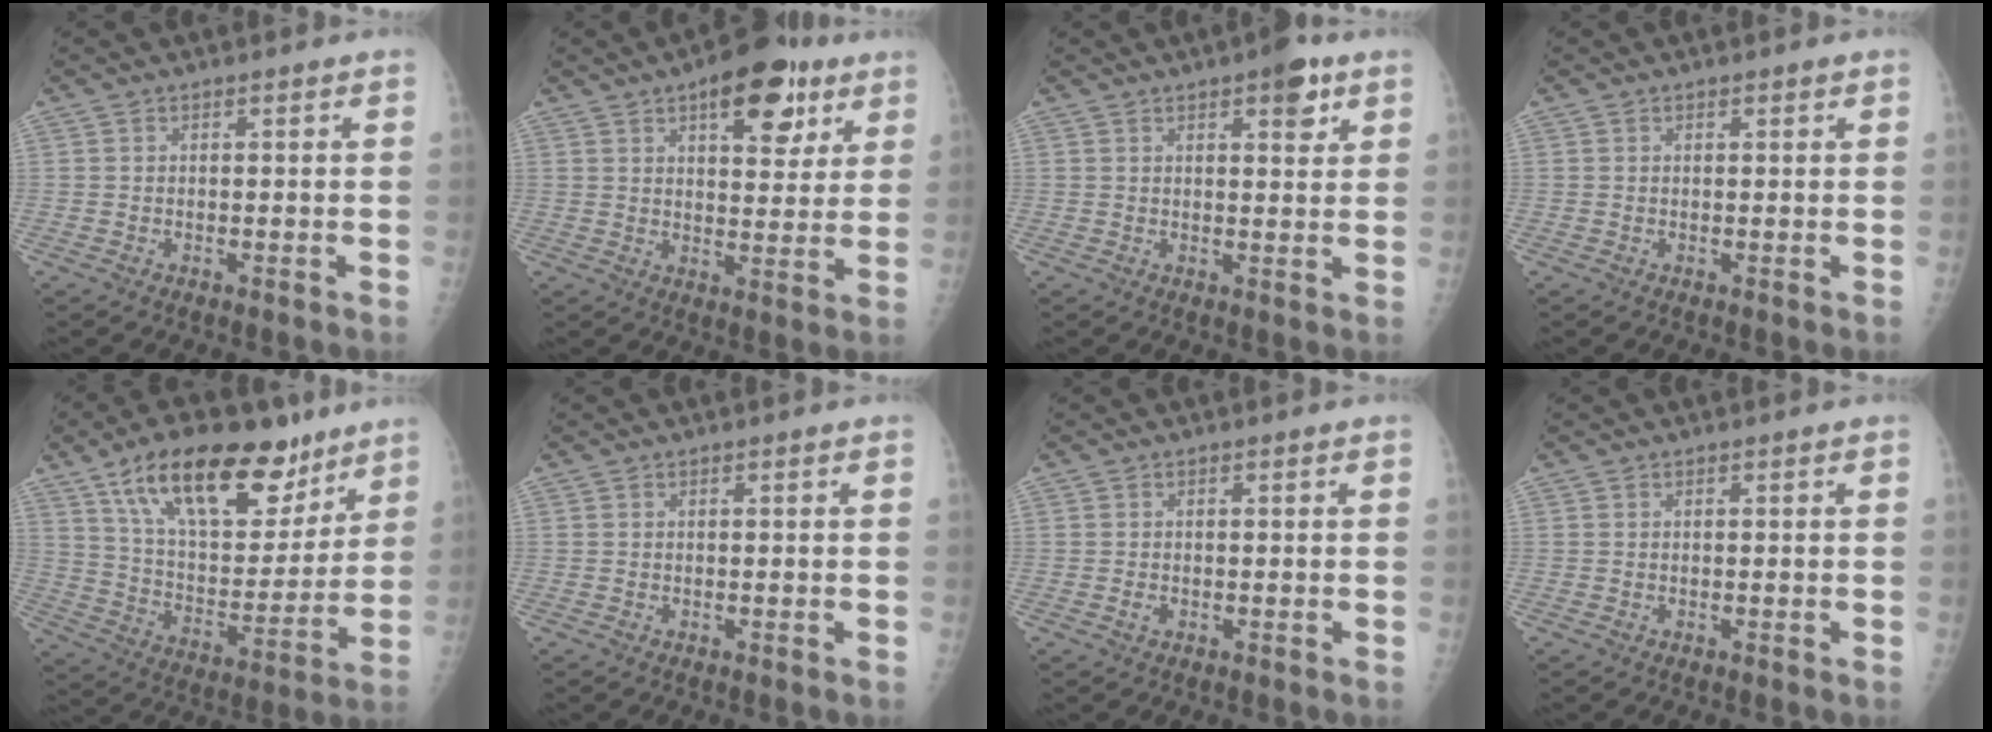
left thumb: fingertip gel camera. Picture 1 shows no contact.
{"total": 13.1, "force": [6.9, 6.1, 9.3], "torque": [-0.087, -0.021, 0.093]}
{"total": 7.1, "force": [3.9, 2.6, 5.4], "torque": [-0.052, -0.014, 0.046]}
{"total": 0.7, "force": [0.4, 0.4, 0.4], "torque": [0.000, -0.001, 0.005]}
{"total": 24.5, "force": [15.2, 11.3, 15.5], "torque": [-0.209, -0.048, 0.257]}
{"total": 0.0}
{"total": 1.1, "force": [-0.3, 0.8, 0.7], "torque": [-0.012, -0.001, -0.006]}
{"total": 0.0}